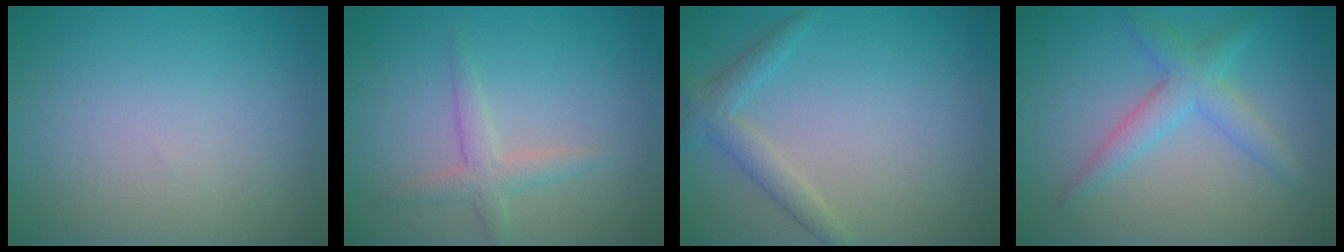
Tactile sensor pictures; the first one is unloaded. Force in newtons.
{"total": 2.1, "press": 2.1, "slide": 0.1}
{"total": 2.2, "press": 2.2, "slide": 0.1}
{"total": 3.1, "press": 3.1, "slide": 0.1}